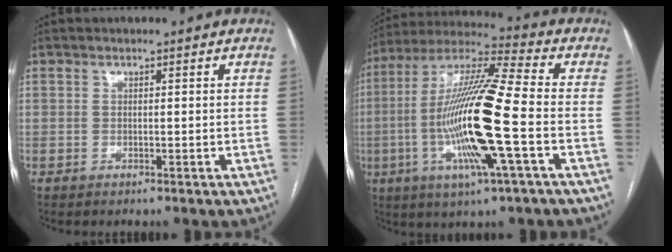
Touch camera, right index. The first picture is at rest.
{"total": 18.9, "force": [-3.9, 0.6, 18.5], "torque": [-0.373, -0.008, -0.079]}